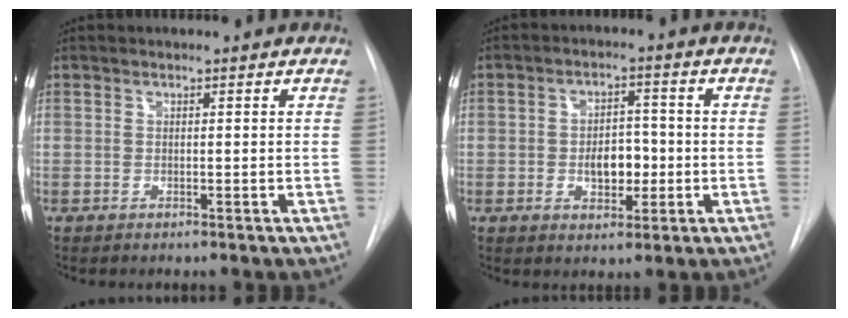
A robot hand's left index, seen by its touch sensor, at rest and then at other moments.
{"total": 5.6, "force": [-1.3, 3.3, 4.3], "torque": [-0.065, 0.005, -0.018]}